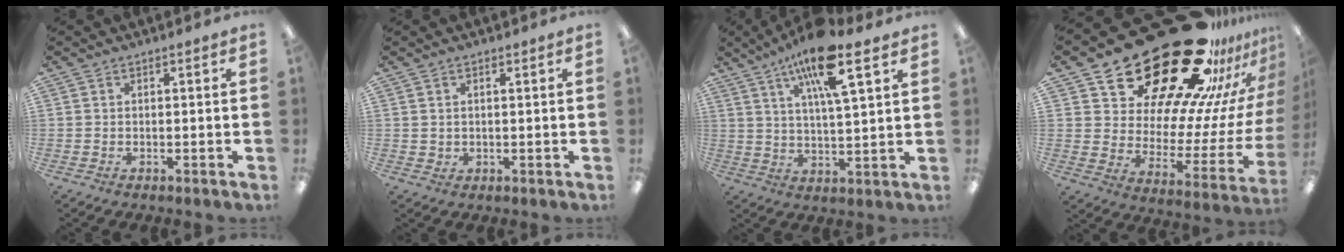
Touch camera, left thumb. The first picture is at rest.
{"total": 1.6, "force": [1.1, 1.2, 0.2], "torque": [-0.006, 0.002, 0.019]}
{"total": 14.1, "force": [8.5, 3.6, 10.7], "torque": [-0.184, -0.029, 0.137]}
{"total": 33.4, "force": [24.8, 14.2, 17.4], "torque": [-0.232, -0.183, 0.448]}